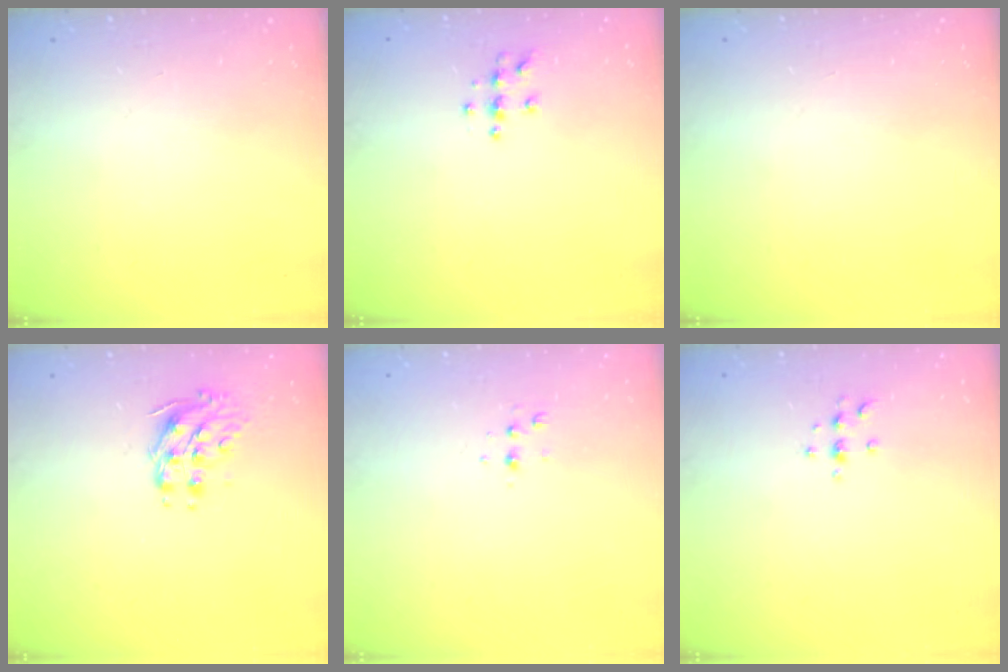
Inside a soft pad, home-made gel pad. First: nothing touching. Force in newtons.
{"total": 4.0, "press": 3.9, "slide": 0.4}
{"total": 0.0}
{"total": 9.0, "press": 9.0, "slide": 0.1}
{"total": 3.6, "press": 3.1, "slide": 1.7}
{"total": 2.9, "press": 2.9, "slide": 0.4}